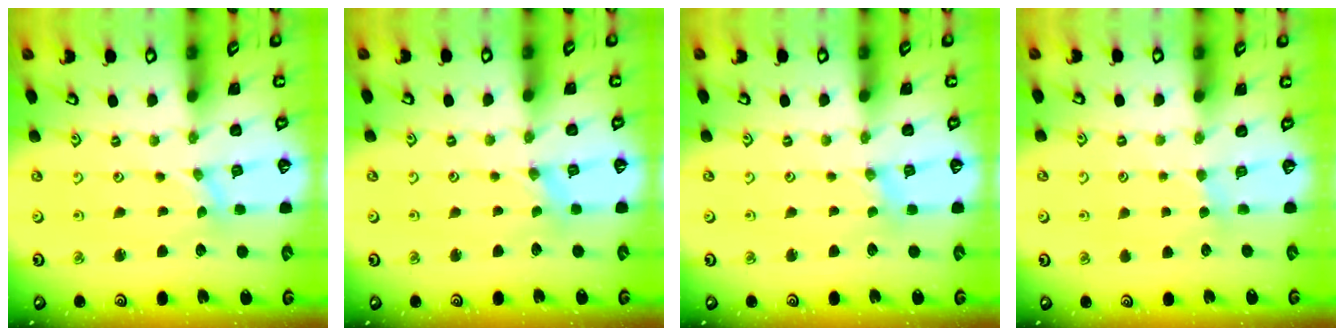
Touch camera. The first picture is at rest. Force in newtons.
{"total": 0.0}
{"total": 0.7, "press": 0.7, "slide": 0.2}
{"total": 3.2, "press": 3.1, "slide": 0.5}